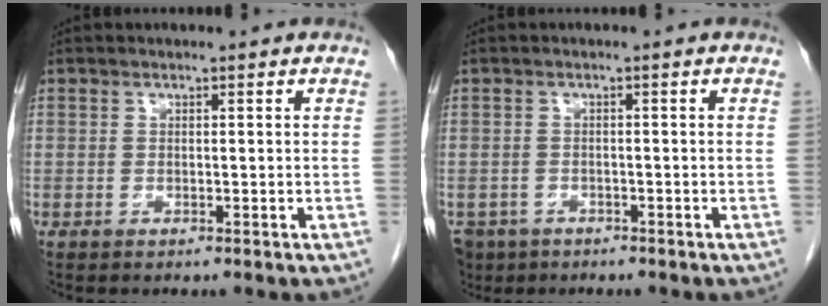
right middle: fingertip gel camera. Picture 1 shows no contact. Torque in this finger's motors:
{"motor_torque": [0.73, -0.31, 0.12, 0.01]}